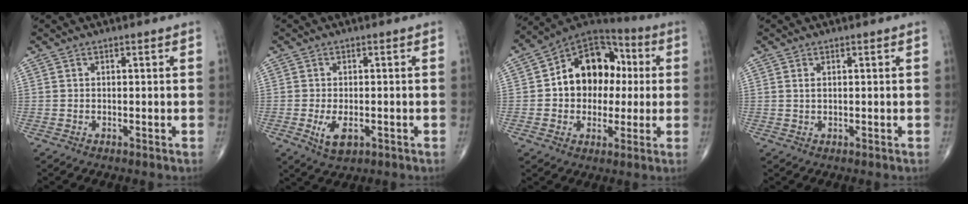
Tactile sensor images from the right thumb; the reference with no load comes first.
{"total": 4.7, "force": [-1.5, 2.4, 3.8], "torque": [-0.068, -0.007, -0.019]}
{"total": 16.4, "force": [1.3, 12.3, 10.8], "torque": [-0.109, 0.031, 0.011]}
{"total": 0.9, "force": [0.3, 0.4, 0.7], "torque": [-0.016, 0.002, 0.010]}